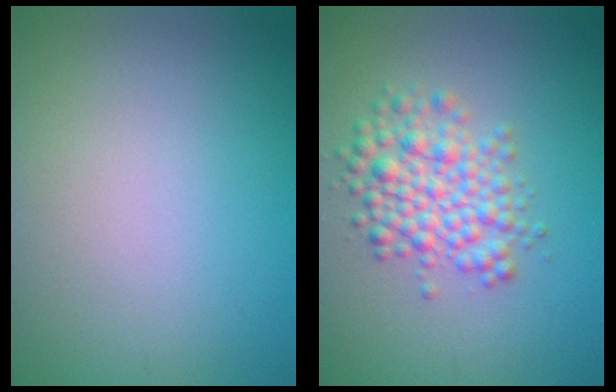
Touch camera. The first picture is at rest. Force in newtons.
{"total": 4.6, "press": 4.6, "slide": 0.1}